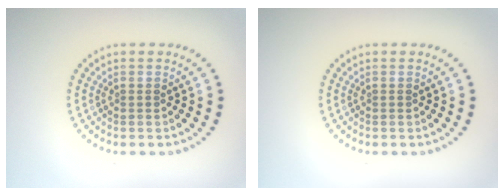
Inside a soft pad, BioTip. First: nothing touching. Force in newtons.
{"total": 0.0}